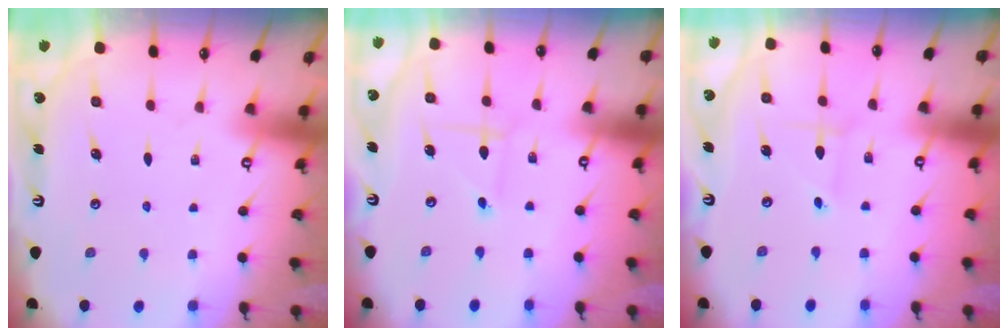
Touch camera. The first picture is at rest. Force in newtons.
{"total": 1.6, "press": 1.6, "slide": 0.1}
{"total": 1.1, "press": 1.1, "slide": 0.0}